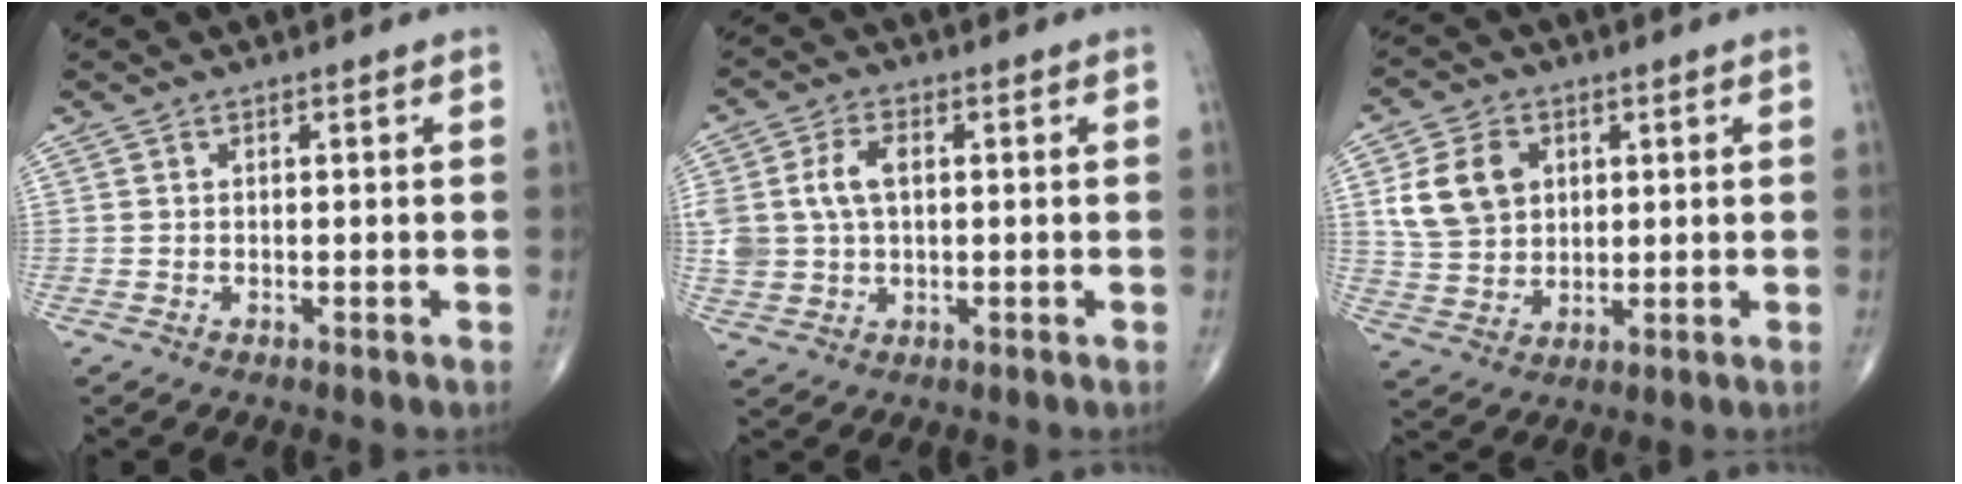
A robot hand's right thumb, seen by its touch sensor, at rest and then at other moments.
{"total": 8.5, "force": [1.4, 5.6, 6.2], "torque": [-0.131, 0.007, 0.034]}
{"total": 10.4, "force": [2.9, 8.0, 6.0], "torque": [-0.095, -0.005, 0.061]}